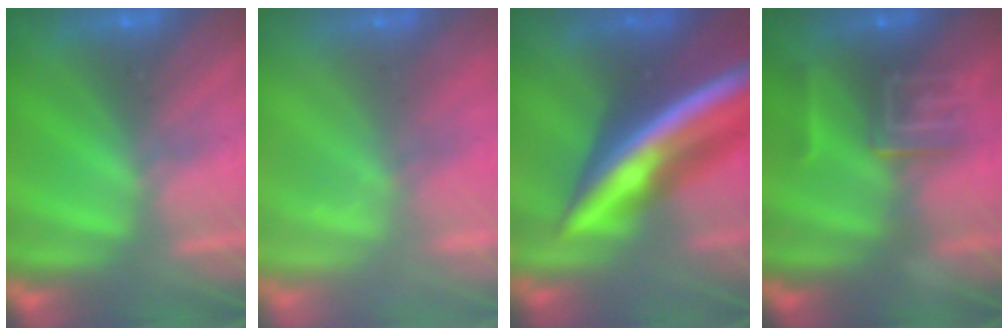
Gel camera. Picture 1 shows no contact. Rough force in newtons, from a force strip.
{"total": 2.2}
{"total": 11.8}
{"total": 8.6}